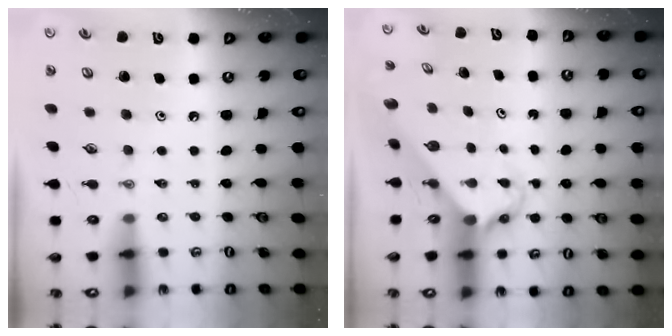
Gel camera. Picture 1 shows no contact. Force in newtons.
{"total": 2.5, "press": 2.5, "slide": 0.2}